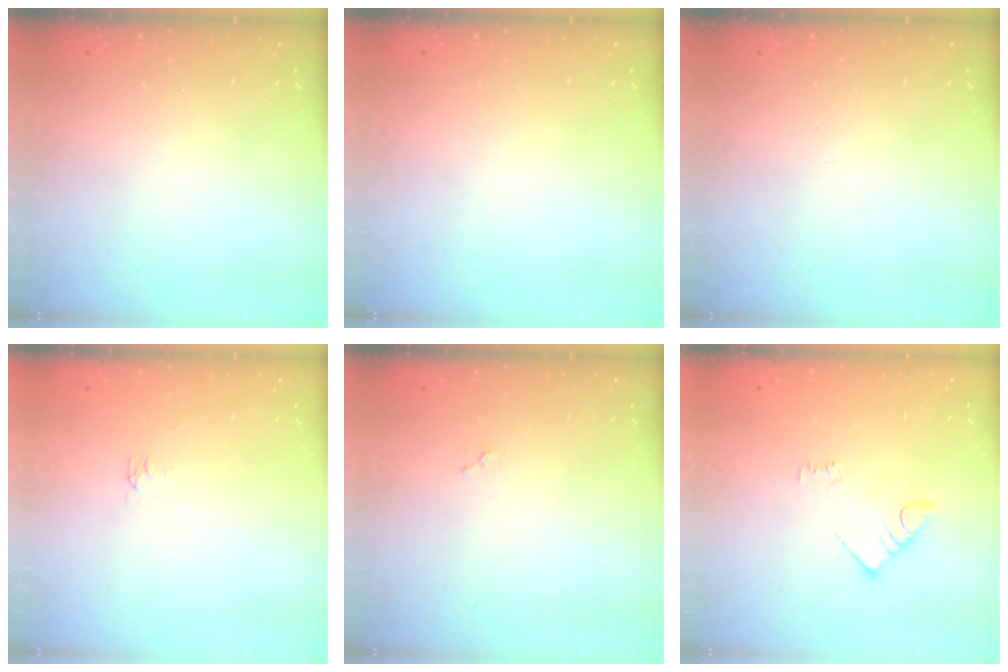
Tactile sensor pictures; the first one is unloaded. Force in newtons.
{"total": 0.0}
{"total": 0.0}
{"total": 2.9, "press": 2.9, "slide": 0.5}
{"total": 3.5, "press": 3.5, "slide": 0.1}
{"total": 3.1, "press": 3.0, "slide": 0.5}